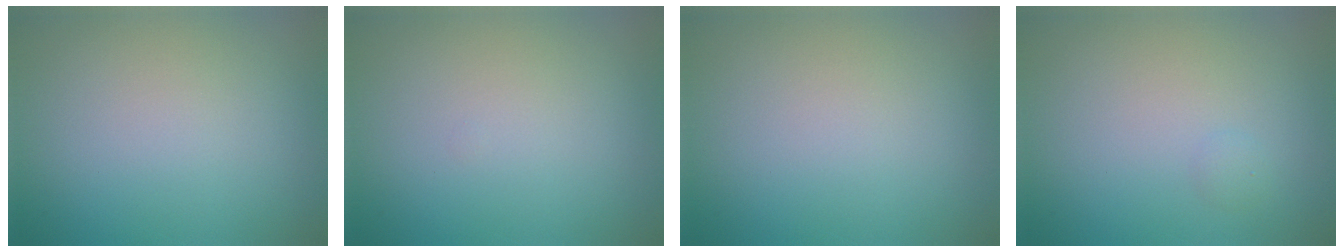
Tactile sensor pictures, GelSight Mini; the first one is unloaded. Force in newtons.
{"total": 0.0}
{"total": 0.0}
{"total": 0.6, "press": 0.6, "slide": 0.1}